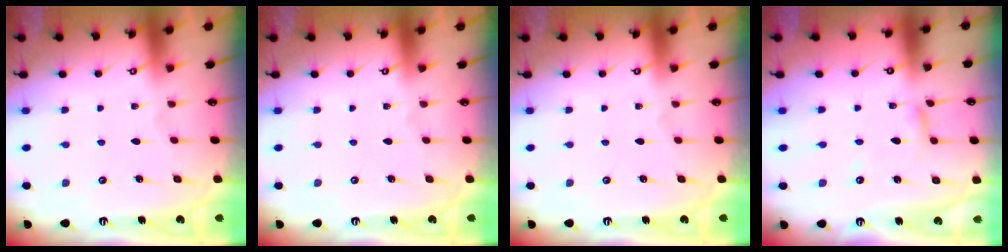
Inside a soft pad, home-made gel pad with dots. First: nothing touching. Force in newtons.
{"total": 0.0}
{"total": 0.0}
{"total": 4.1, "press": 4.1, "slide": 0.3}